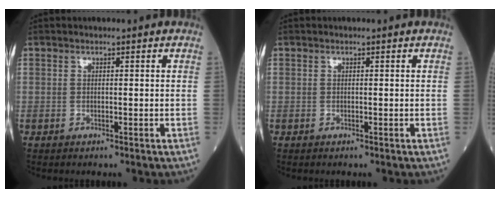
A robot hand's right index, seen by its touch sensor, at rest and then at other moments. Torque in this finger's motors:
{"motor_torque": [-0.24, 0.02, 0.04, 0.01]}